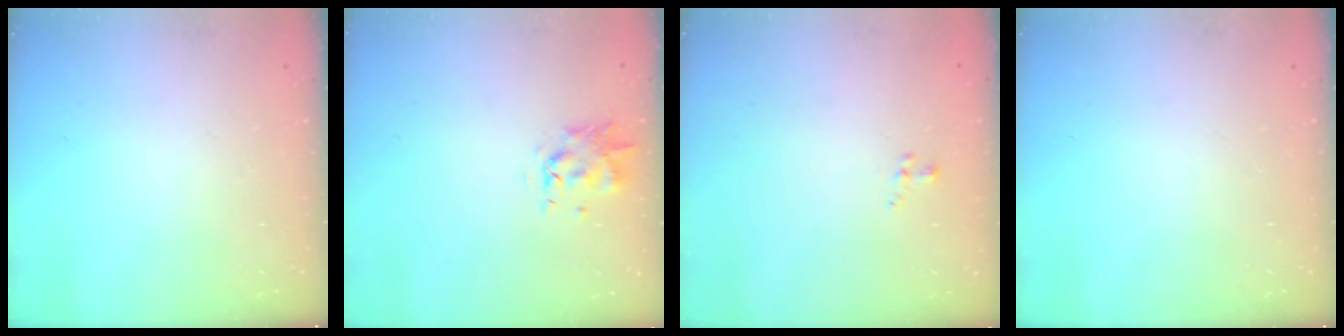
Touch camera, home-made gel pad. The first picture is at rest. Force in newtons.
{"total": 1.0, "press": 0.9, "slide": 0.3}
{"total": 0.8, "press": 0.6, "slide": 0.6}
{"total": 0.0}